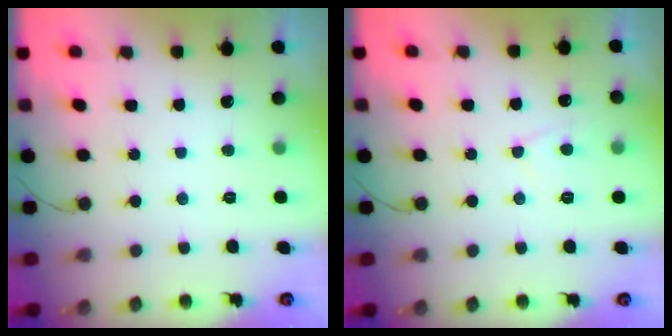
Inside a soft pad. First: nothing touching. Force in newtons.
{"total": 3.4, "press": 3.3, "slide": 0.5}